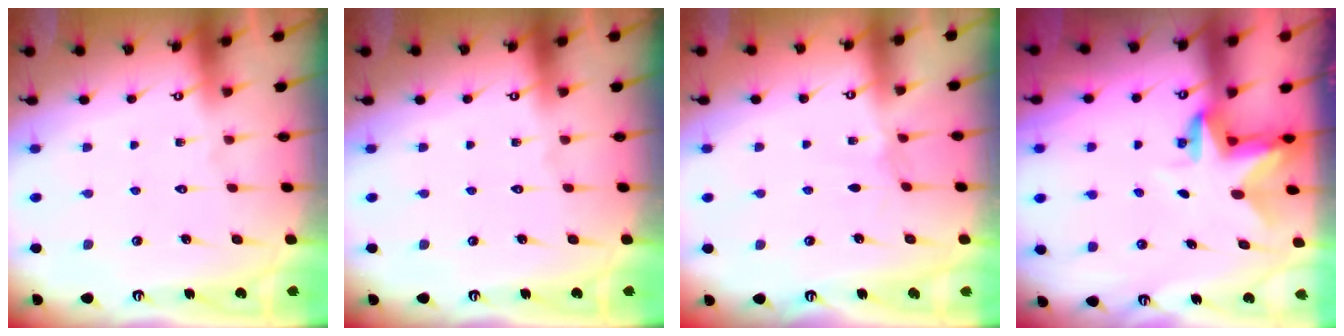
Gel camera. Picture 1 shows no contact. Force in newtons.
{"total": 0.0}
{"total": 0.7, "press": 0.6, "slide": 0.3}
{"total": 3.1, "press": 3.1, "slide": 0.4}